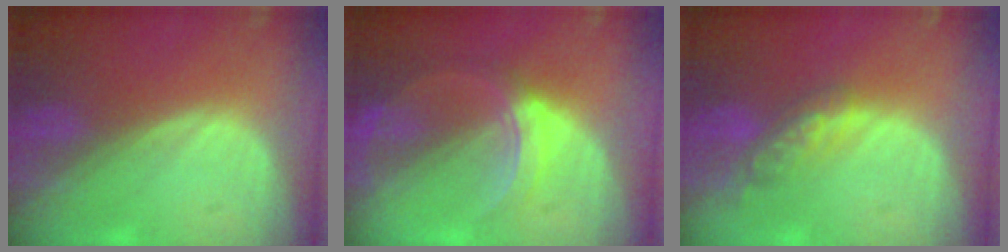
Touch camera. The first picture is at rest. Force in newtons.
{"total": 5.9, "press": 5.8, "slide": 0.8}
{"total": 5.7, "press": 5.0, "slide": 2.6}